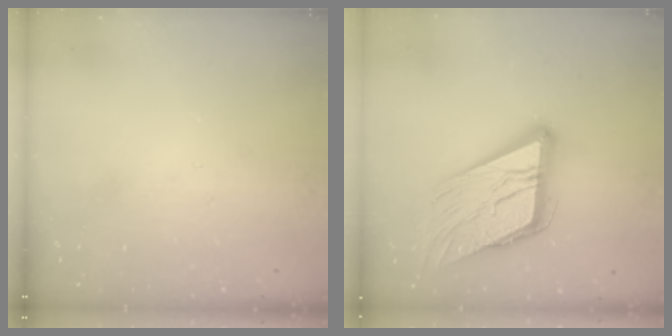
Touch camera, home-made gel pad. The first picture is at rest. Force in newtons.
{"total": 18.6, "press": 18.4, "slide": 2.2}